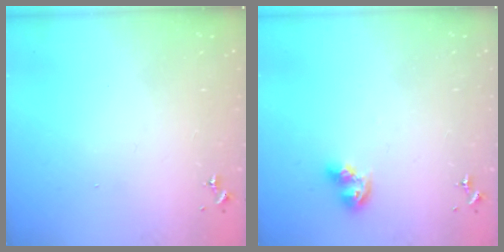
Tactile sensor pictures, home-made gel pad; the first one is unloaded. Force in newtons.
{"total": 8.7, "press": 8.6, "slide": 0.9}